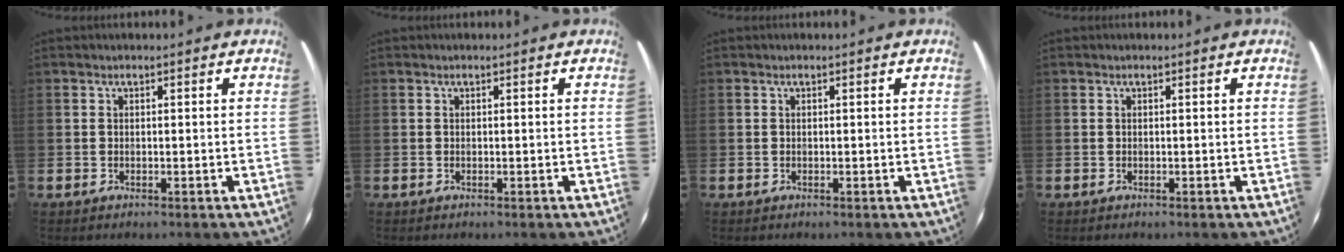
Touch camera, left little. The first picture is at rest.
{"total": 0.0}
{"total": 0.0}
{"total": 0.0}